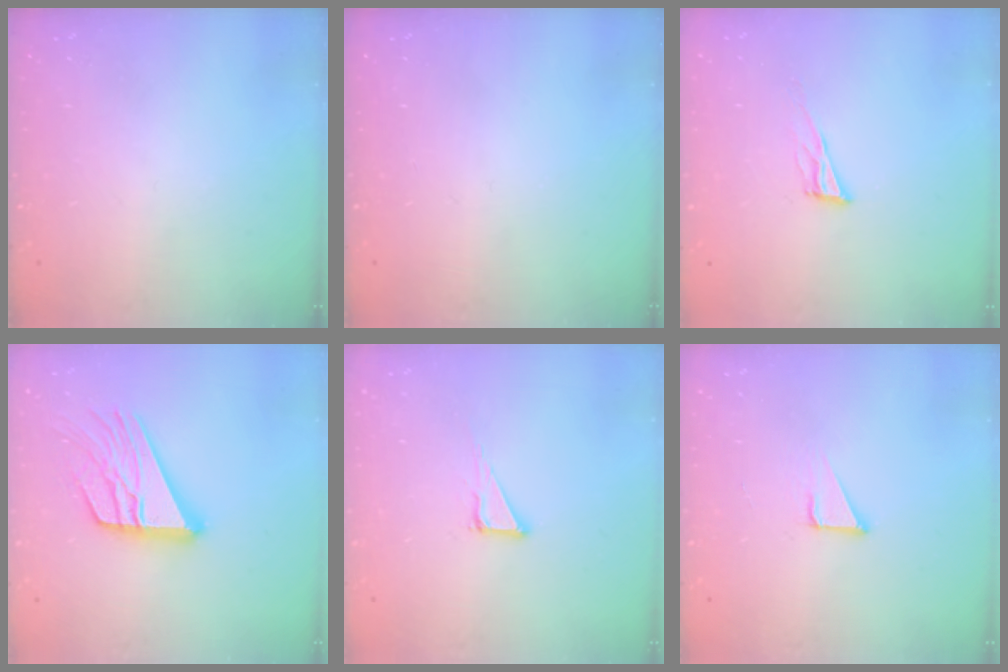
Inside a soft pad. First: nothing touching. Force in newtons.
{"total": 0.0}
{"total": 8.7, "press": 8.3, "slide": 2.6}
{"total": 17.5, "press": 17.4, "slide": 1.7}
{"total": 4.7, "press": 4.7, "slide": 0.2}
{"total": 3.2, "press": 3.2, "slide": 0.2}